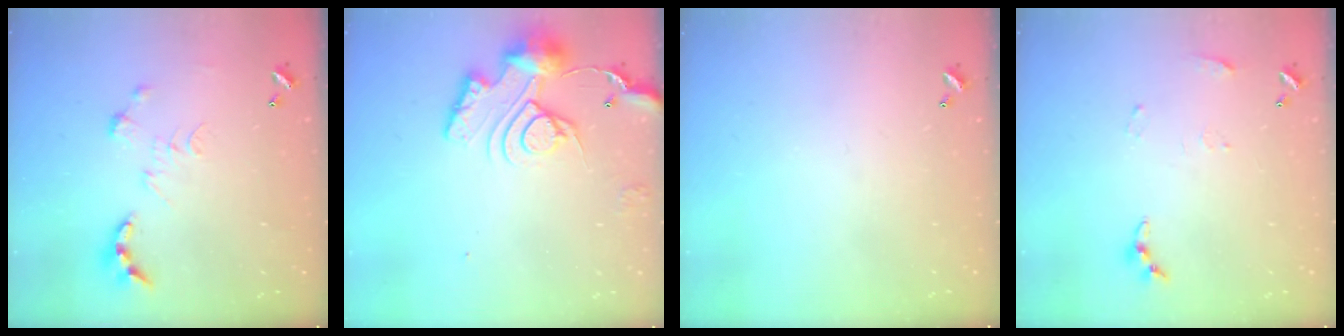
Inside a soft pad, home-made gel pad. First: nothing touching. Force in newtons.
{"total": 13.9, "press": 13.8, "slide": 1.6}
{"total": 0.0}
{"total": 6.4, "press": 6.4, "slide": 0.7}